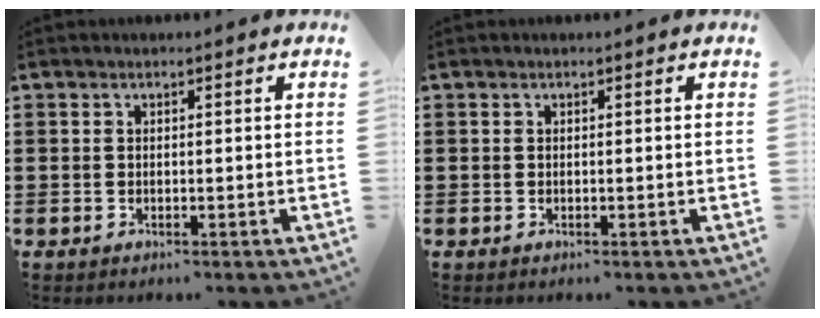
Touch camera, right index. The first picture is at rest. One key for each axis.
{"total": 0.0}